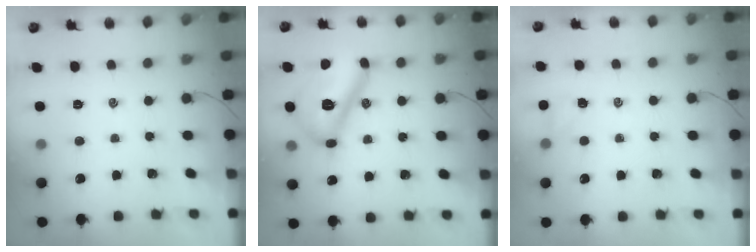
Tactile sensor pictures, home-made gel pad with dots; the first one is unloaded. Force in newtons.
{"total": 17.7, "press": 17.7, "slide": 1.1}
{"total": 2.4, "press": 2.3, "slide": 0.9}